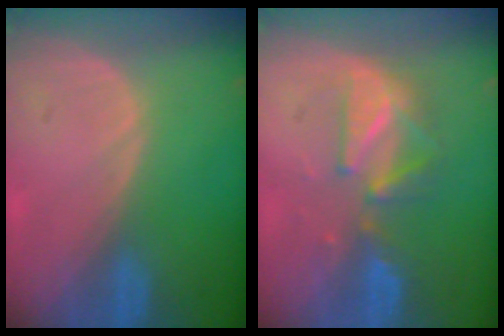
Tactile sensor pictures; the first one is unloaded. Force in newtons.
{"total": 6.2, "press": 6.2, "slide": 0.6}